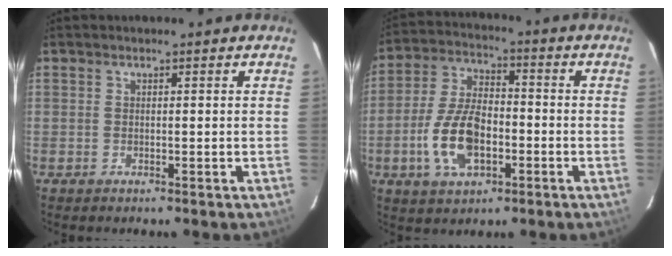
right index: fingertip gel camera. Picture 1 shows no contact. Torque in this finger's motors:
{"motor_torque": [1.83, -0.27, 0.58, 0.11]}